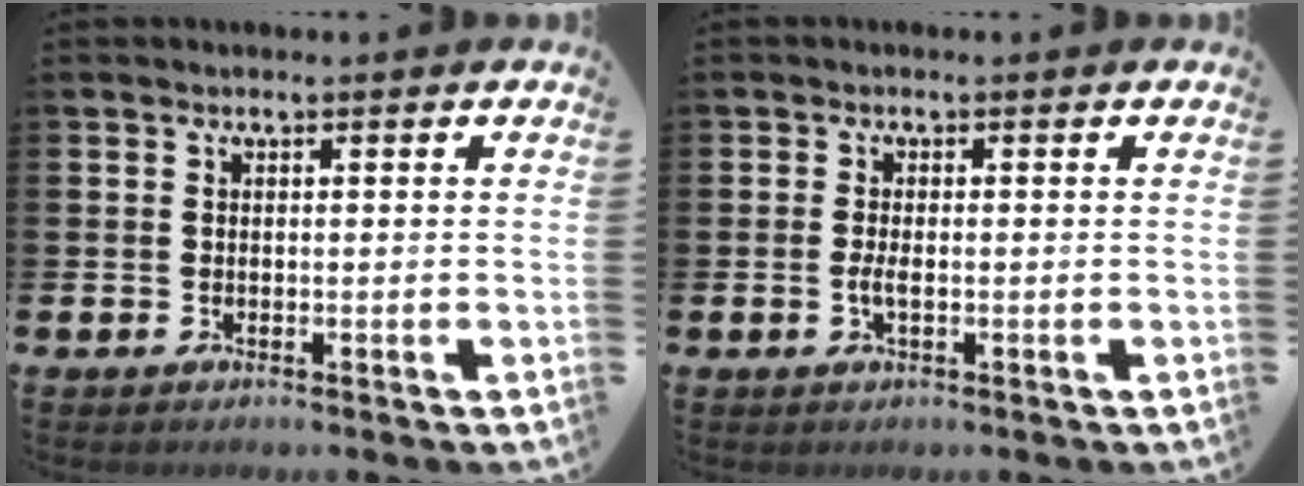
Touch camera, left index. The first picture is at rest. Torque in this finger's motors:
{"motor_torque": [0.49, 0.09, 0.07, 0.08]}